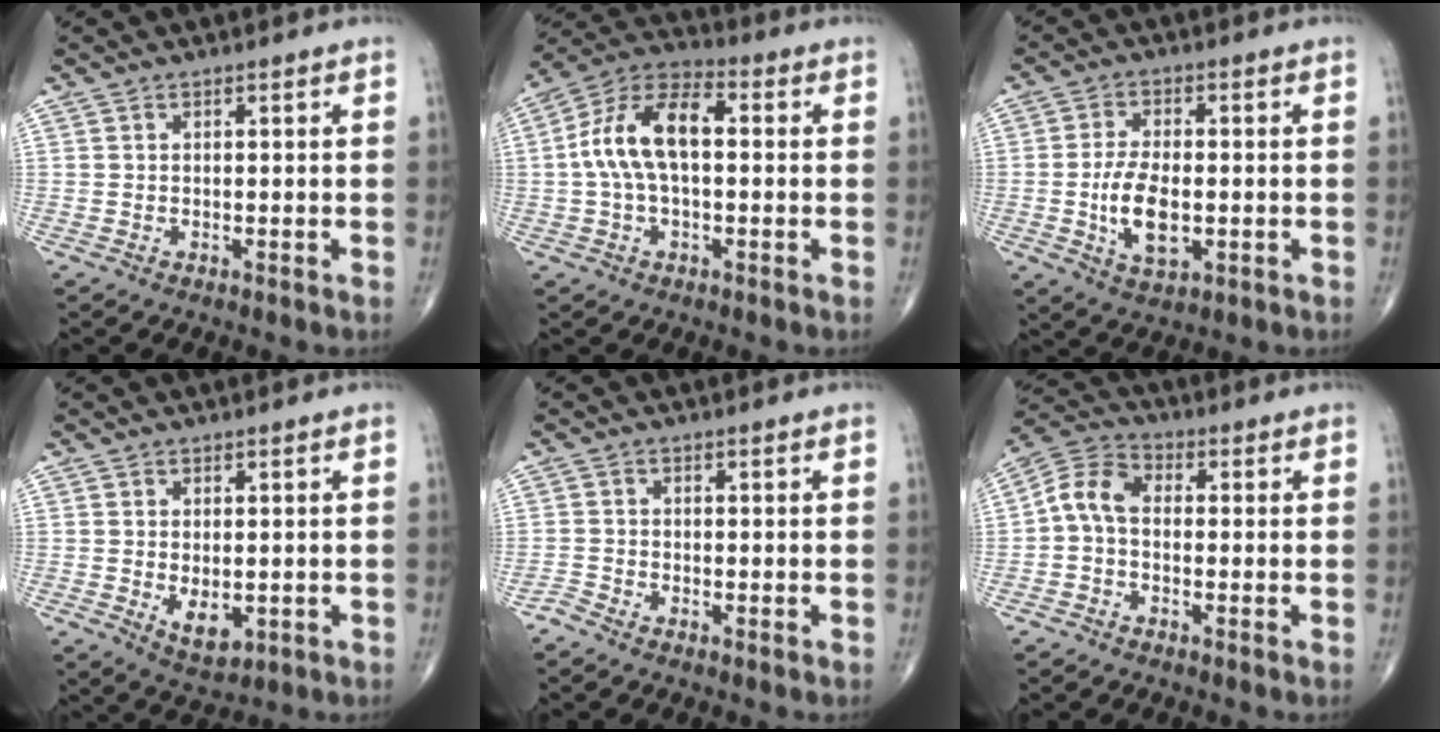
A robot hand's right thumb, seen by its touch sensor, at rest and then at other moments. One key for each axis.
{"total": 13.2, "fx": 0.7, "fy": 6.9, "fz": 11.2, "tx": -0.217, "ty": 0.039, "tz": 0.001}
{"total": 9.1, "fx": -1.5, "fy": 4.7, "fz": 7.6, "tx": -0.130, "ty": -0.007, "tz": -0.020}
{"total": 5.2, "fx": -0.8, "fy": 3.0, "fz": 4.2, "tx": -0.061, "ty": -0.012, "tz": -0.002}
{"total": 1.4, "fx": -1.4, "fy": 0.1, "fz": 0.4, "tx": -0.015, "ty": -0.004, "tz": -0.035}
{"total": 6.8, "fx": -0.7, "fy": 4.6, "fz": 5.0, "tx": -0.090, "ty": 0.025, "tz": -0.029}